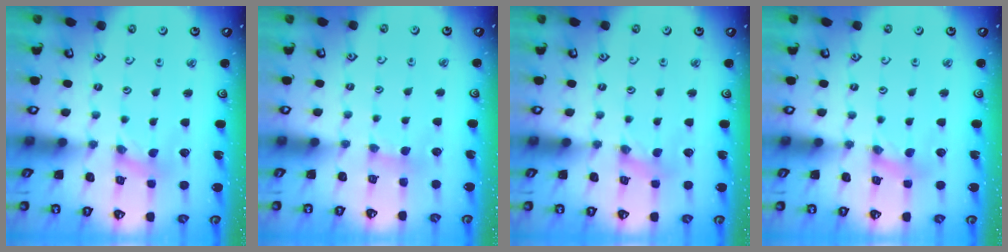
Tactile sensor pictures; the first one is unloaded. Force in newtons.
{"total": 1.9, "press": 1.9, "slide": 0.3}
{"total": 0.6, "press": 0.6, "slide": 0.1}
{"total": 1.4, "press": 1.4, "slide": 0.2}